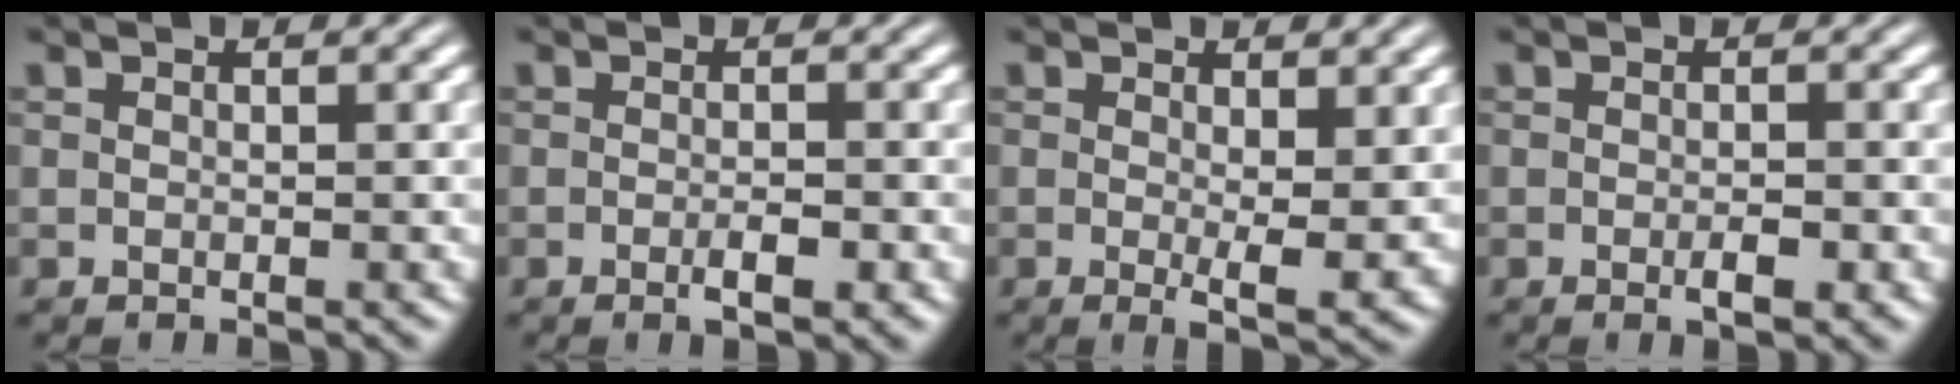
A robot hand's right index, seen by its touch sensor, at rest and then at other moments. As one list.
[{"total": 2.0, "force": [-1.2, 0.4, 1.5], "torque": [-0.020, 0.008, -0.026]}, {"total": 3.0, "force": [-0.4, 0.5, 2.9], "torque": [-0.040, -0.016, -0.005]}, {"total": 1.8, "force": [-1.0, 0.5, 1.3], "torque": [-0.017, 0.007, -0.022]}]